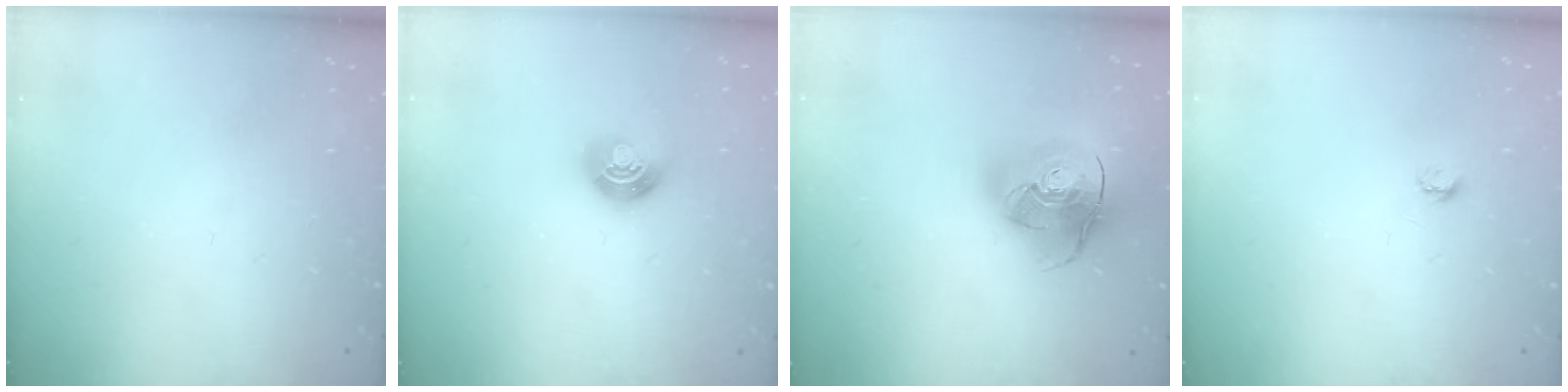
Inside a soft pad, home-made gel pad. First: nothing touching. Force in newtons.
{"total": 8.1, "press": 8.0, "slide": 1.1}
{"total": 17.9, "press": 17.8, "slide": 2.3}
{"total": 2.7, "press": 2.7, "slide": 0.4}